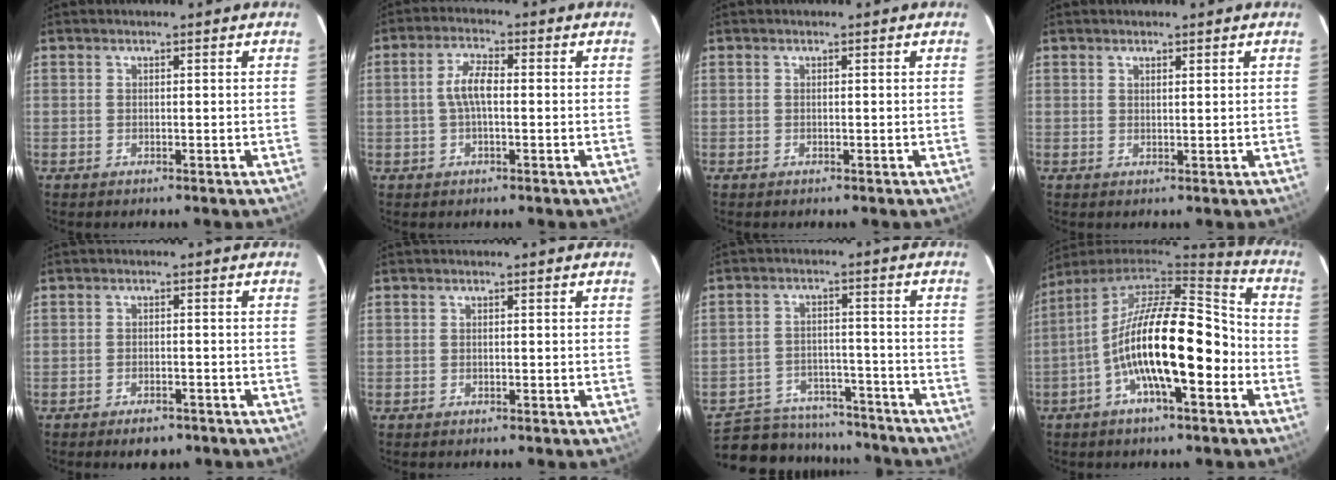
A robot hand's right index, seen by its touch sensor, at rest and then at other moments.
{"total": 4.9, "force": [-0.2, 1.7, 4.6], "torque": [-0.094, 0.010, -0.004]}
{"total": 0.0}
{"total": 1.1, "force": [0.9, 0.2, 0.5], "torque": [-0.010, -0.001, 0.014]}
{"total": 4.2, "force": [-3.1, 1.9, 2.0], "torque": [-0.036, 0.001, -0.042]}
{"total": 0.0}
{"total": 17.6, "force": [-15.0, 7.6, 5.3], "torque": [-0.130, 0.023, -0.197]}
{"total": 19.0, "force": [-5.7, 5.9, 17.1], "torque": [-0.296, -0.005, -0.110]}